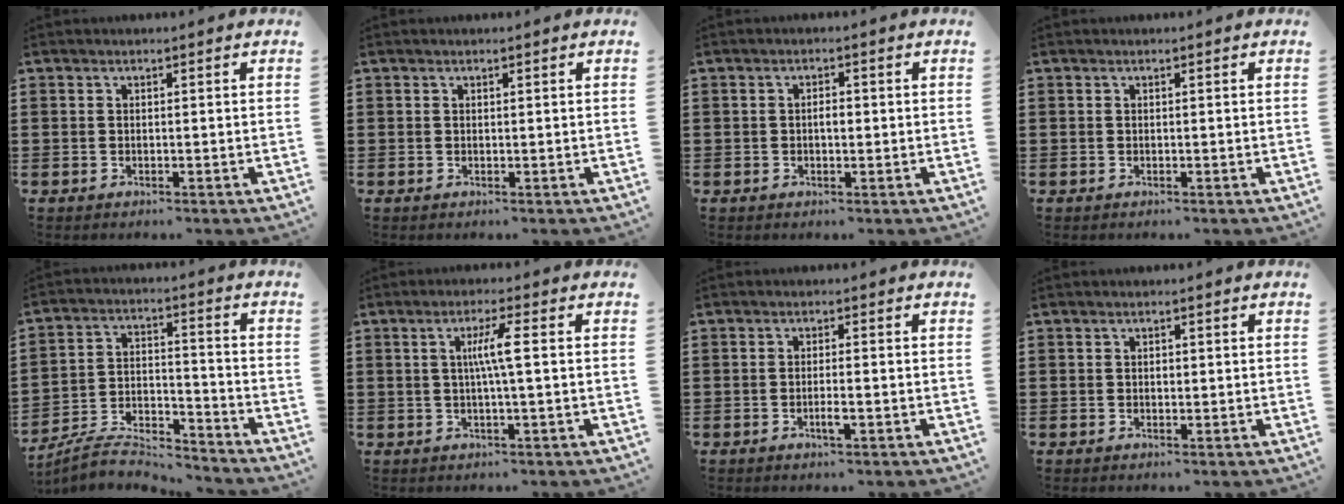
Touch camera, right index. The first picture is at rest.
{"total": 0.0}
{"total": 1.7, "force": [-0.1, 0.7, 1.6], "torque": [-0.030, 0.002, -0.003]}
{"total": 0.0}
{"total": 6.7, "force": [-6.3, 0.9, 2.1], "torque": [-0.049, 0.000, -0.126]}
{"total": 4.4, "force": [0.4, -0.1, 4.4], "torque": [-0.083, -0.002, 0.001]}
{"total": 2.3, "force": [-1.0, 0.2, 2.1], "torque": [-0.044, -0.004, -0.020]}
{"total": 0.7, "force": [0.1, 0.4, 0.6], "torque": [-0.013, 0.001, 0.001]}